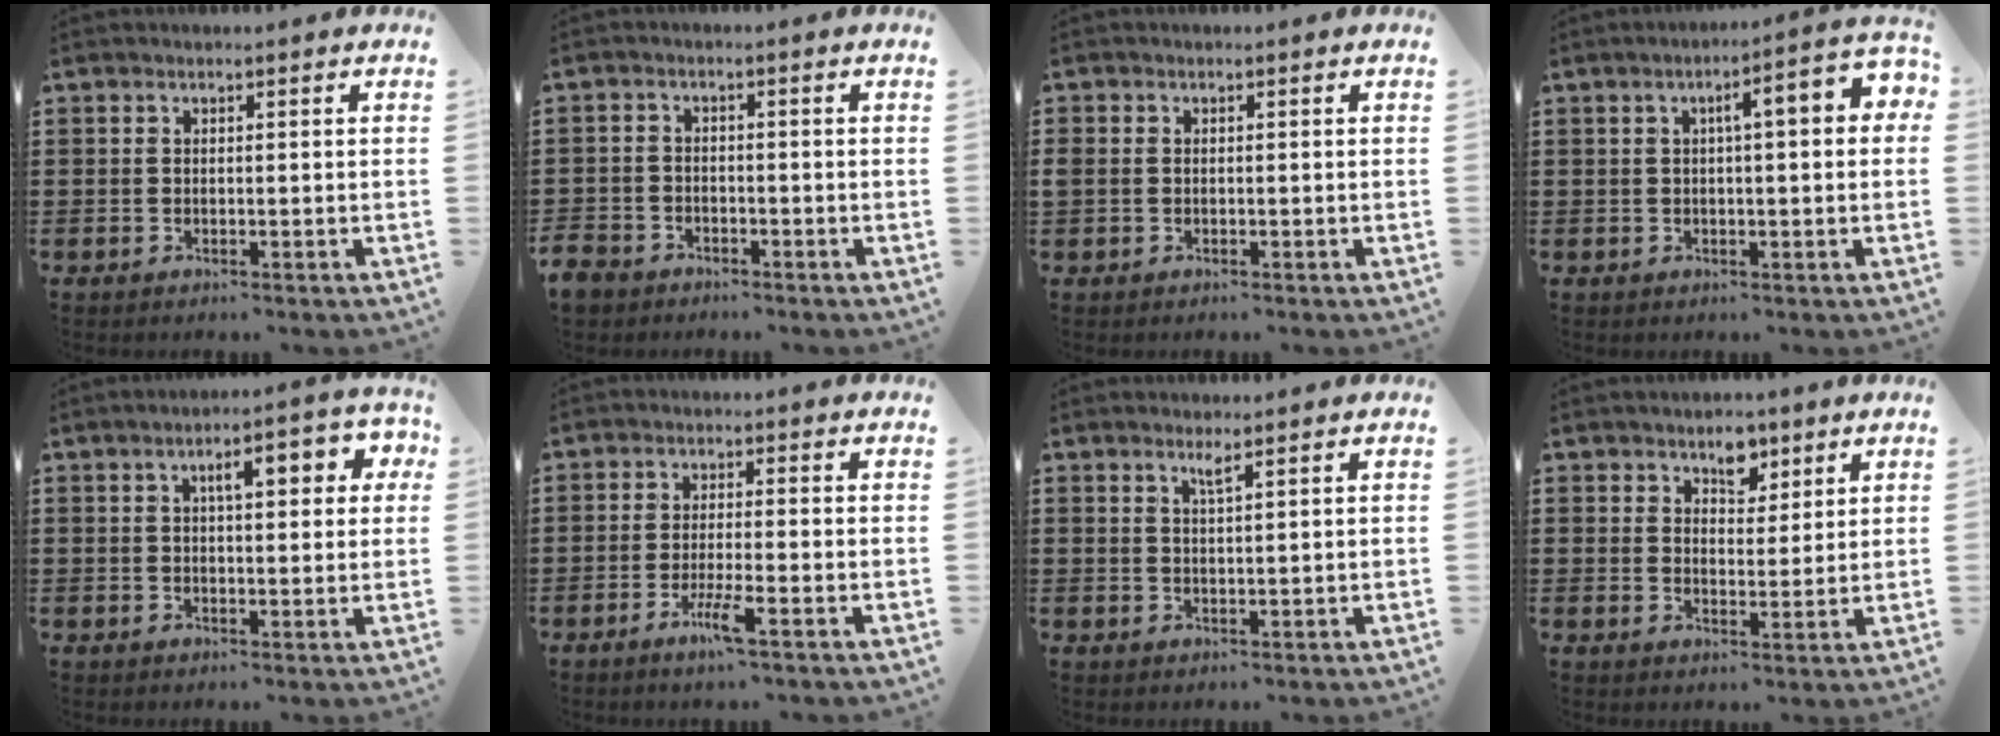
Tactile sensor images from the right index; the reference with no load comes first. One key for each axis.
{"total": 3.5, "fx": -3.1, "fy": 1.5, "fz": 0.4, "tx": -0.034, "ty": -0.008, "tz": -0.070}
{"total": 1.0, "fx": -0.4, "fy": 0.9, "fz": 0.2, "tx": -0.006, "ty": 0.004, "tz": -0.011}
{"total": 5.4, "fx": 0.9, "fy": 0.8, "fz": 5.3, "tx": -0.085, "ty": 0.000, "tz": 0.009}
{"total": 5.7, "fx": 1.7, "fy": 1.9, "fz": 5.1, "tx": -0.072, "ty": -0.003, "tz": 0.018}
{"total": 4.8, "fx": -2.7, "fy": 0.0, "fz": 3.9, "tx": -0.084, "ty": -0.018, "tz": -0.049}
{"total": 1.5, "fx": 1.0, "fy": -0.1, "fz": 1.1, "tx": -0.022, "ty": -0.003, "tz": 0.017}
{"total": 4.6, "fx": 3.2, "fy": 2.6, "fz": 2.0, "tx": -0.026, "ty": 0.003, "tz": 0.053}